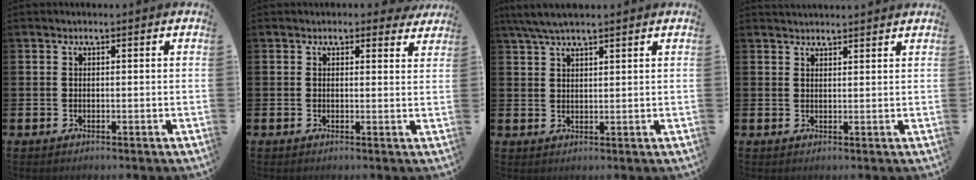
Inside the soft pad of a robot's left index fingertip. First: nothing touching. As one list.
[{"total": 1.7, "force": [1.5, 0.8, 0.3], "torque": [-0.002, -0.004, 0.025]}, {"total": 4.2, "force": [3.5, 0.7, 2.2], "torque": [-0.058, 0.000, 0.065]}, {"total": 2.0, "force": [2.0, 0.2, 0.0], "torque": [0.007, -0.010, 0.035]}]